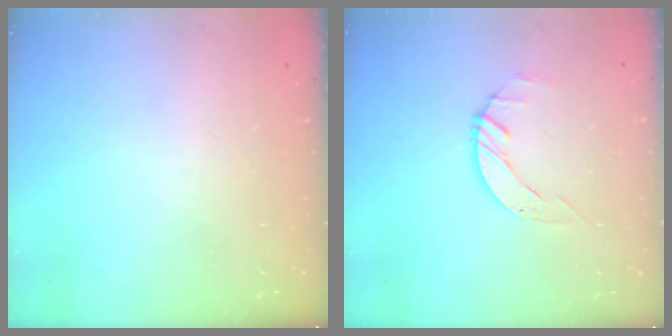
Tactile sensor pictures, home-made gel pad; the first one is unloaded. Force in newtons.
{"total": 2.9, "press": 2.8, "slide": 0.3}